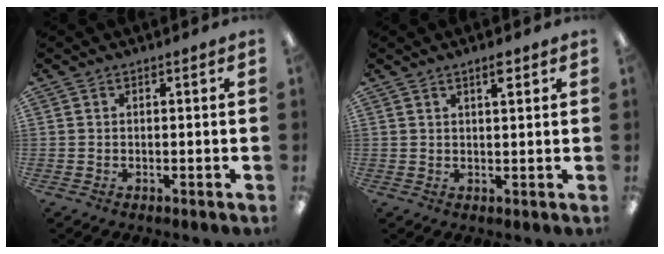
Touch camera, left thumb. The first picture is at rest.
{"total": 2.9, "force": [2.0, 0.6, 2.0], "torque": [-0.028, -0.005, 0.030]}